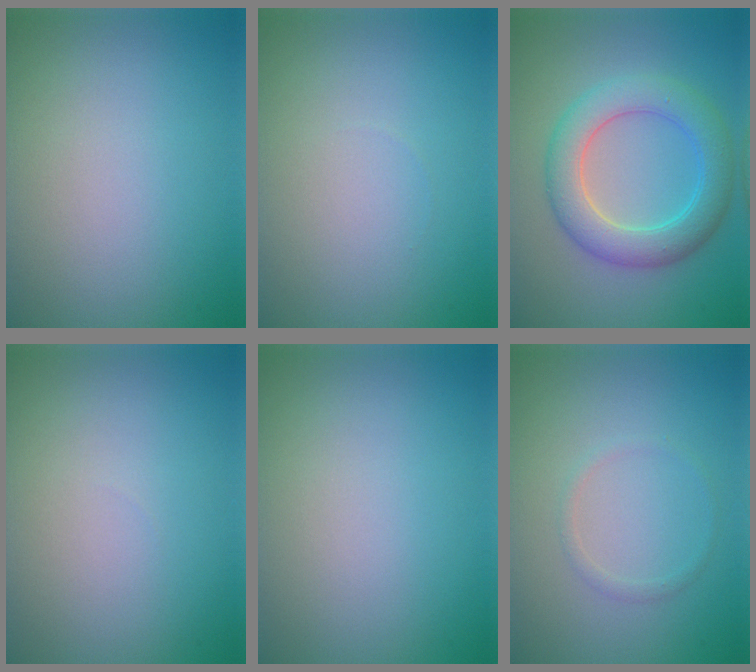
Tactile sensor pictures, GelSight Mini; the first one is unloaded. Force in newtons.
{"total": 0.0}
{"total": 5.6, "press": 5.6, "slide": 0.4}
{"total": 0.0}
{"total": 0.0}
{"total": 0.9, "press": 0.9, "slide": 0.1}